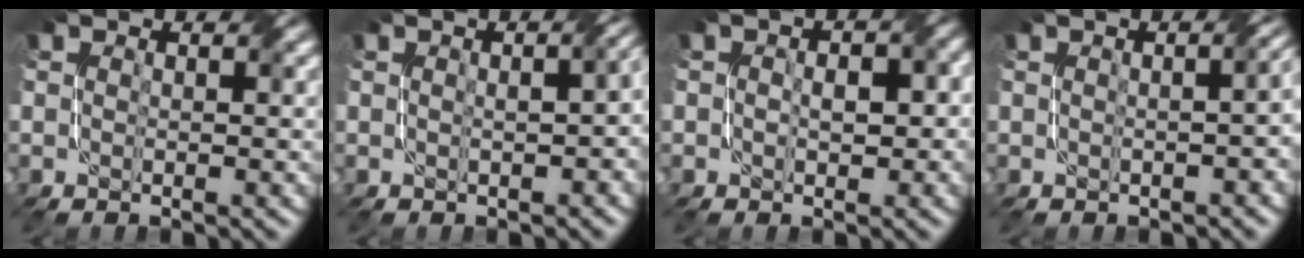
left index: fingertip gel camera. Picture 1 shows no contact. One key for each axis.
{"total": 4.1, "fx": 0.1, "fy": 1.7, "fz": 3.8, "tx": -0.031, "ty": 0.006, "tz": 0.011}
{"total": 3.4, "fx": 0.1, "fy": 2.0, "fz": 2.7, "tx": -0.030, "ty": 0.008, "tz": 0.002}
{"total": 4.3, "fx": -0.2, "fy": 1.9, "fz": 3.8, "tx": -0.021, "ty": 0.005, "tz": 0.004}